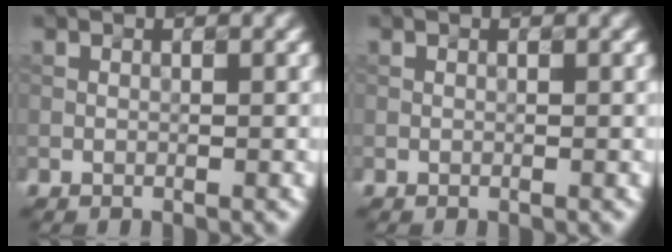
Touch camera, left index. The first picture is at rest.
{"total": 0.0}